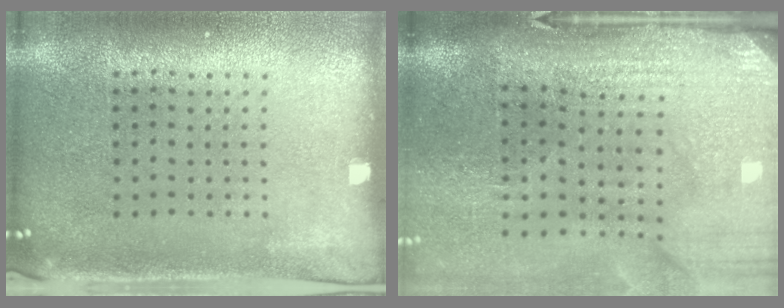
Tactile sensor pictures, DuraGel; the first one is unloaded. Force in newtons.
{"total": 4.6, "press": 3.8, "slide": 2.6}